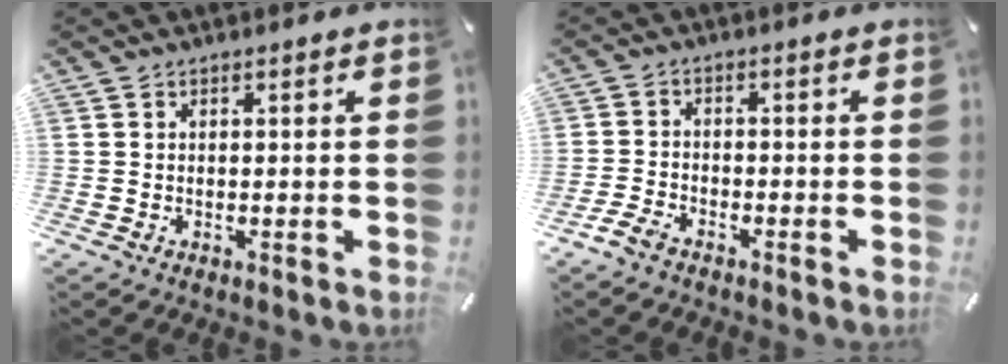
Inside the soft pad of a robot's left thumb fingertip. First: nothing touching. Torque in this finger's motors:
{"motor_torque": [-0.44, 0.47, 0.15, 0.33, 0.06]}